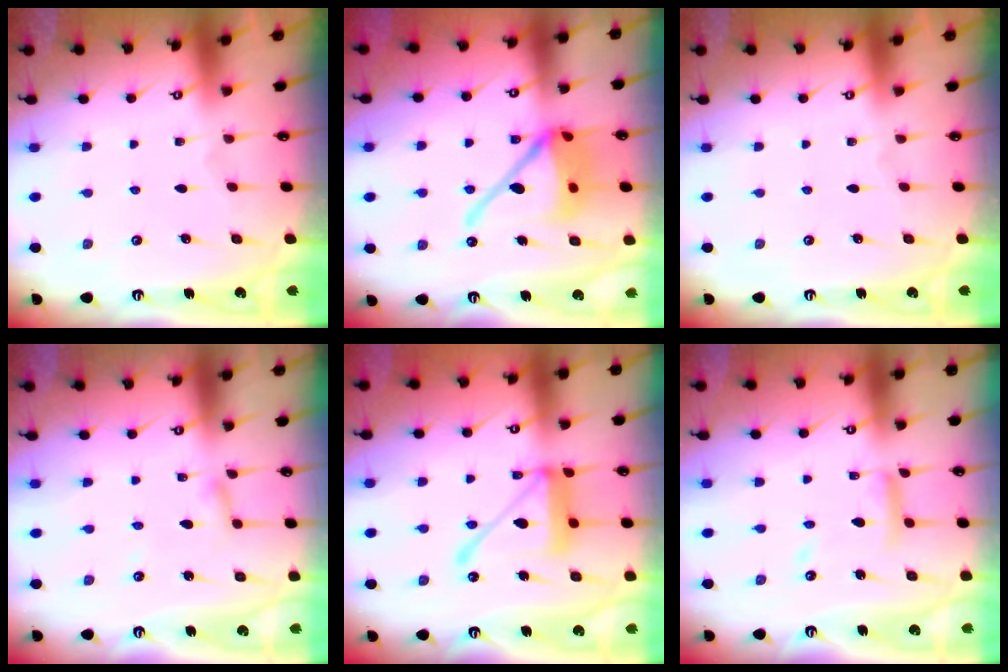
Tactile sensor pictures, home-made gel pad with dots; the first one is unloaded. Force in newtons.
{"total": 15.9, "press": 15.7, "slide": 2.5}
{"total": 0.0}
{"total": 2.7, "press": 2.7, "slide": 0.1}
{"total": 17.4, "press": 17.3, "slide": 1.8}
{"total": 11.6, "press": 11.5, "slide": 1.1}